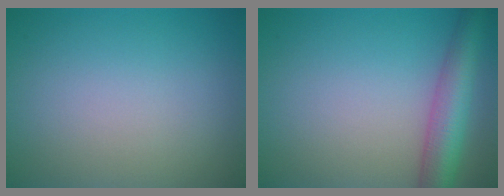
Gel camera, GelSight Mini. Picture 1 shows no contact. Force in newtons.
{"total": 5.4, "press": 5.4, "slide": 0.3}